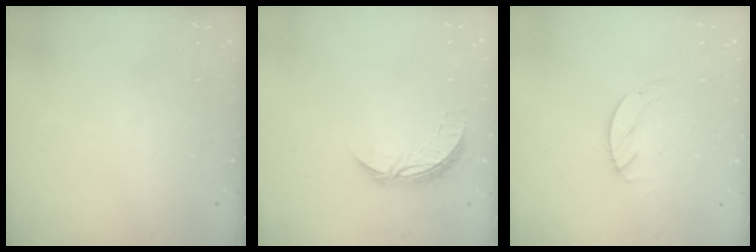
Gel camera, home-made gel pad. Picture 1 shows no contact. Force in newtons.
{"total": 6.6, "press": 6.5, "slide": 0.4}
{"total": 2.1, "press": 2.1, "slide": 0.2}